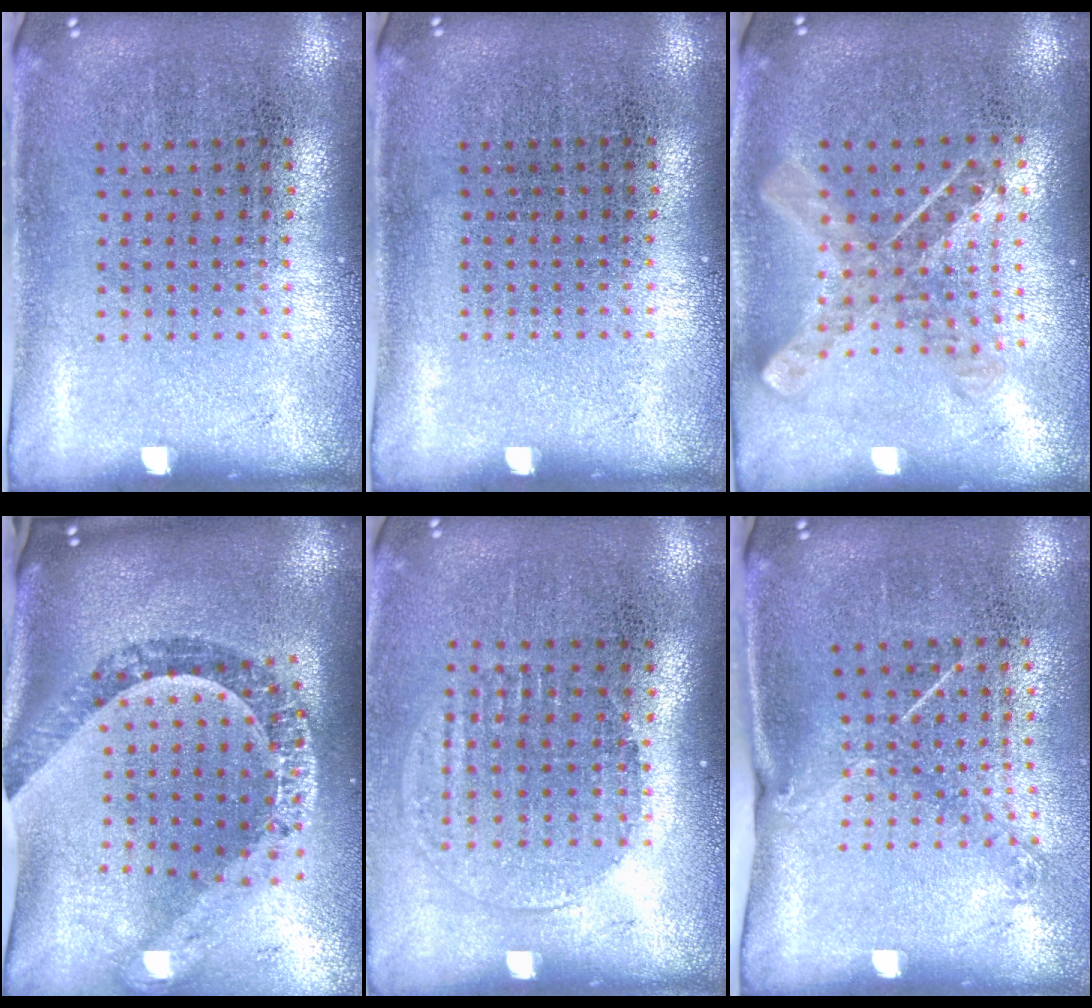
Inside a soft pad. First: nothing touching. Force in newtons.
{"total": 0.0}
{"total": 0.9, "press": 0.9, "slide": 0.2}
{"total": 2.3, "press": 1.9, "slide": 1.3}
{"total": 1.3, "press": 1.1, "slide": 0.5}
{"total": 1.4, "press": 1.0, "slide": 1.0}